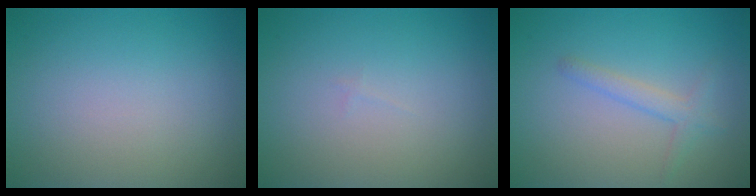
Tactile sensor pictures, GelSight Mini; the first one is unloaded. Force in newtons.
{"total": 0.0}
{"total": 1.8, "press": 1.8, "slide": 0.1}